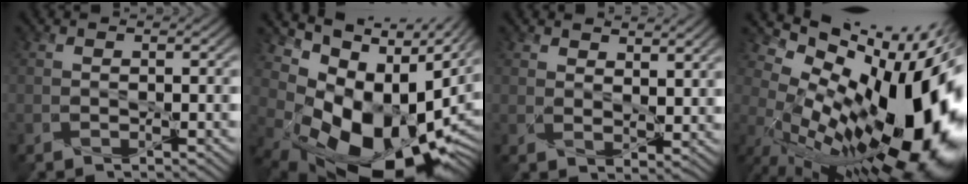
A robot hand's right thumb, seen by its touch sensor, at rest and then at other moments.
{"total": 17.4, "force": [2.2, 11.5, 12.9], "torque": [-0.187, -0.030, 0.091]}
{"total": 4.3, "force": [3.2, 2.0, 2.1], "torque": [-0.045, -0.003, 0.056]}
{"total": 20.1, "force": [0.9, 9.9, 17.4], "torque": [-0.253, -0.045, 0.037]}